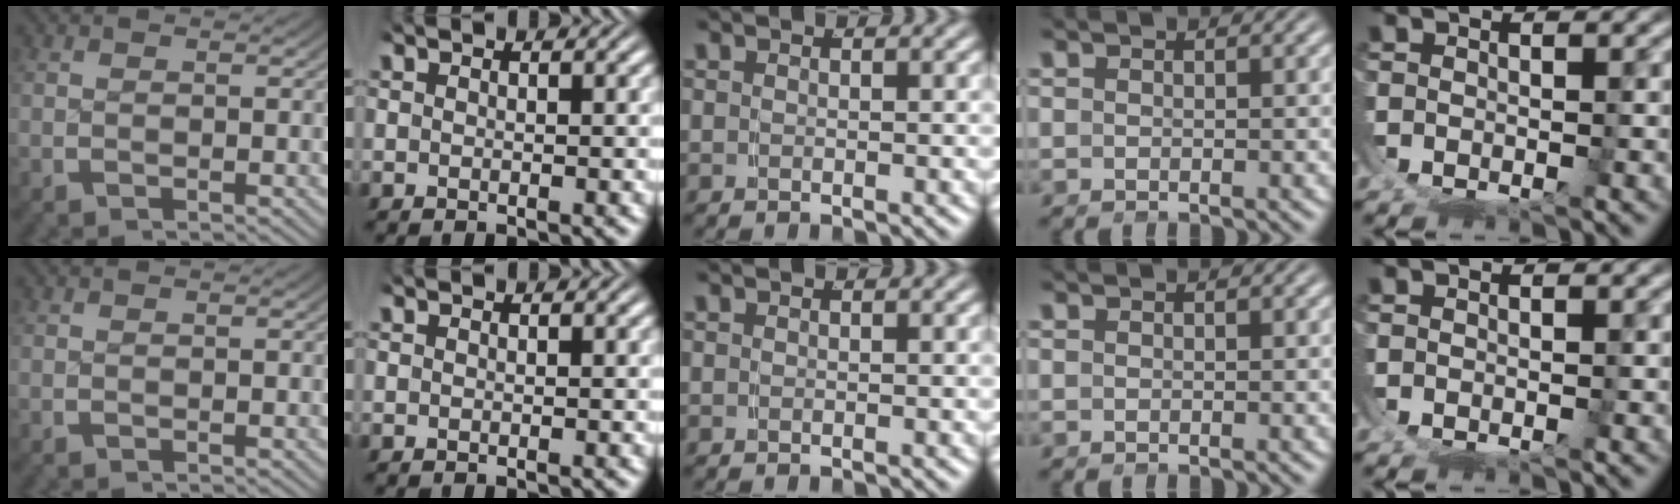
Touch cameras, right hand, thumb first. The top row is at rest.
{}